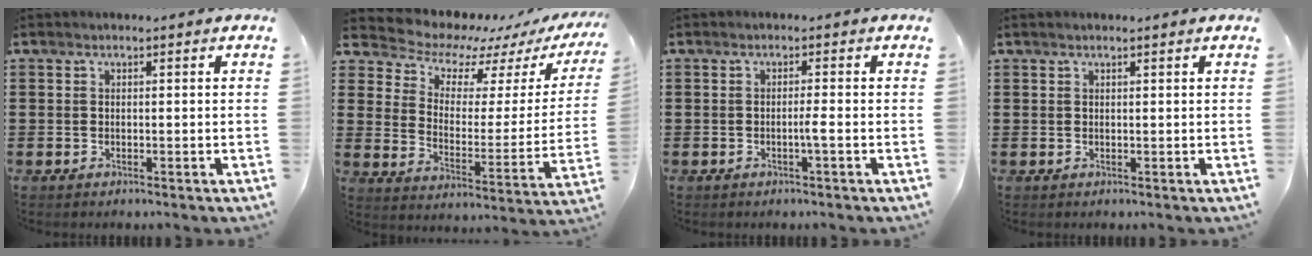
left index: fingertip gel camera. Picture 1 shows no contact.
{"total": 6.7, "force": [6.1, 2.5, 1.1], "torque": [-0.048, -0.055, 0.102]}
{"total": 1.8, "force": [-0.6, -0.4, 1.6], "torque": [-0.027, -0.004, -0.012]}
{"total": 0.6, "force": [0.4, -0.1, 0.4], "torque": [-0.007, 0.000, 0.009]}